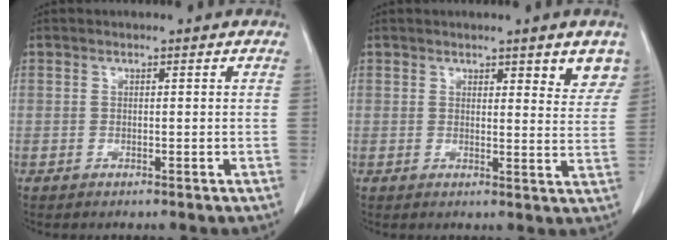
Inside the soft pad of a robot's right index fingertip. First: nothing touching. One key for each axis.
{"total": 5.7, "fx": 3.6, "fy": 1.5, "fz": 4.2, "tx": -0.038, "ty": -0.012, "tz": 0.041}